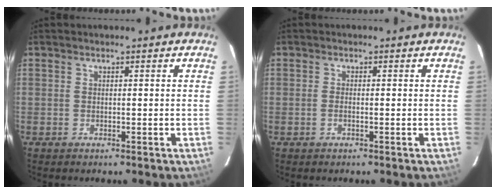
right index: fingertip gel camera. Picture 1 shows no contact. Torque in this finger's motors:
{"motor_torque": [-0.04, 0.05, -0.06, 0.00]}